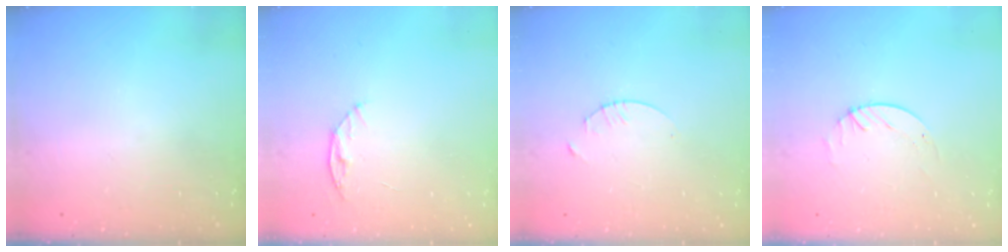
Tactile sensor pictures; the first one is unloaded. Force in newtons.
{"total": 5.1, "press": 5.1, "slide": 0.5}
{"total": 1.7, "press": 1.6, "slide": 0.2}
{"total": 1.7, "press": 1.7, "slide": 0.2}